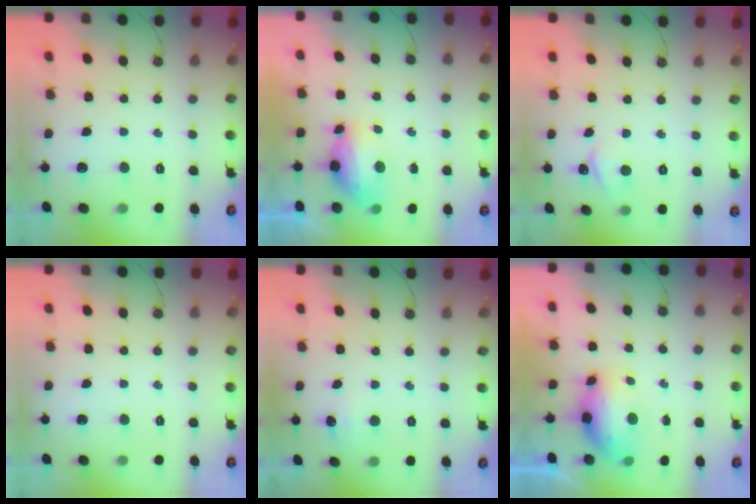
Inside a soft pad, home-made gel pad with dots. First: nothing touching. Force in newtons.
{"total": 7.7, "press": 7.5, "slide": 1.5}
{"total": 1.9, "press": 1.9, "slide": 0.2}
{"total": 0.0}
{"total": 3.6, "press": 3.6, "slide": 0.6}
{"total": 8.6, "press": 8.5, "slide": 1.0}